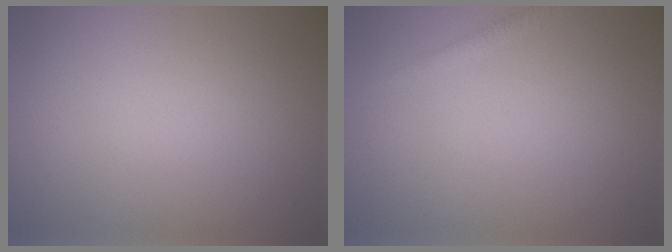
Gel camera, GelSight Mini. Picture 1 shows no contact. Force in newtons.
{"total": 1.2, "press": 1.2, "slide": 0.0}